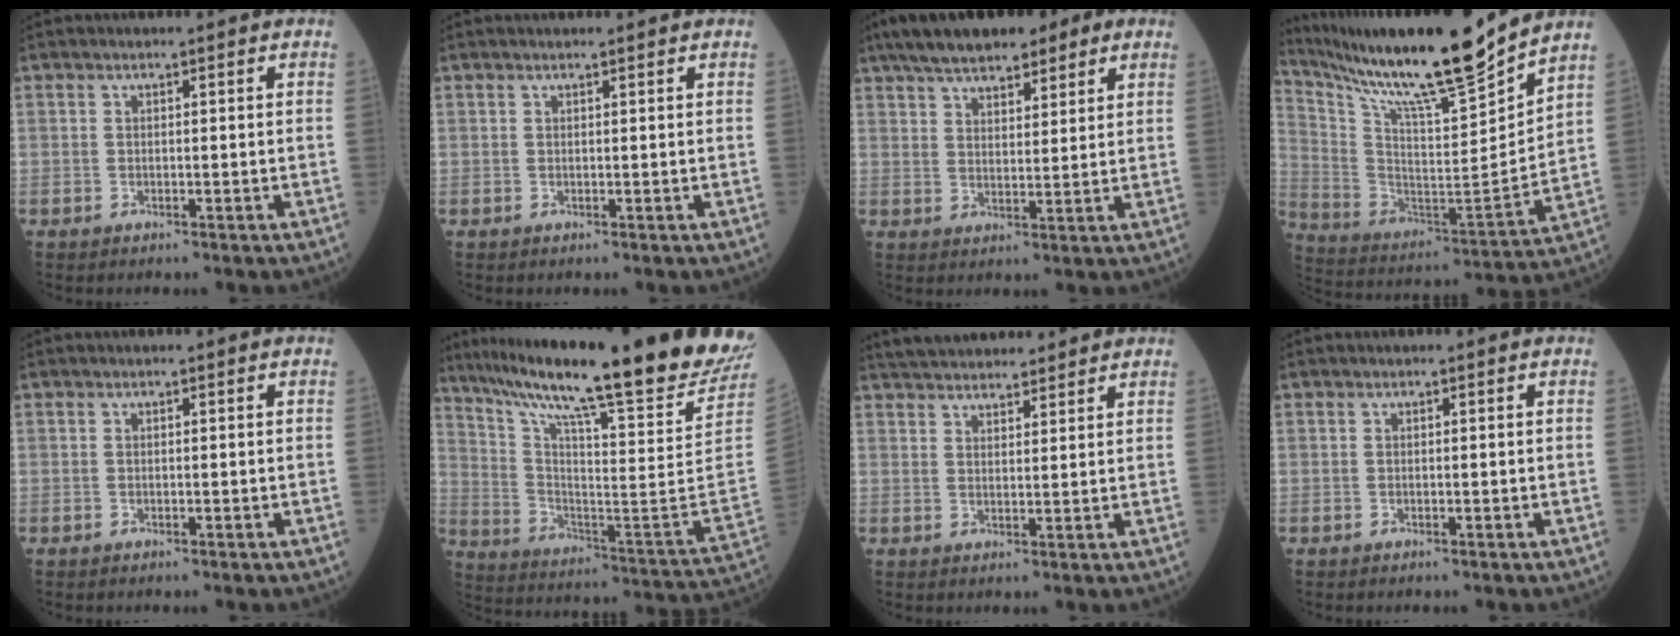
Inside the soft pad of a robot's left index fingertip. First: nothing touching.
{"total": 1.2, "force": [1.1, -0.2, 0.5], "torque": [-0.008, 0.006, 0.016]}
{"total": 14.8, "force": [10.3, 5.1, 9.3], "torque": [-0.157, 0.039, 0.157]}
{"total": 21.9, "force": [18.8, -0.3, 11.2], "torque": [-0.212, -0.034, 0.317]}
{"total": 0.0}
{"total": 29.3, "force": [23.5, -0.1, 17.5], "torque": [-0.302, -0.084, 0.338]}
{"total": 12.1, "force": [11.0, 2.7, 4.1], "torque": [-0.063, 0.030, 0.166]}
{"total": 0.0}